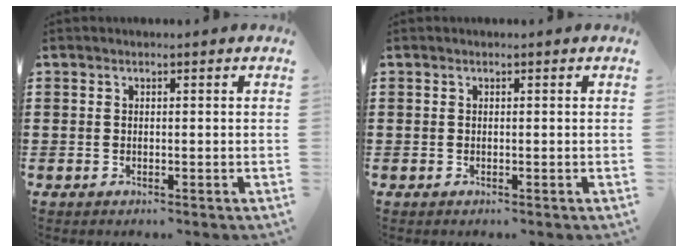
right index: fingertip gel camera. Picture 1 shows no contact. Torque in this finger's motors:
{"motor_torque": [0.00, 0.00, 0.00, 0.00]}